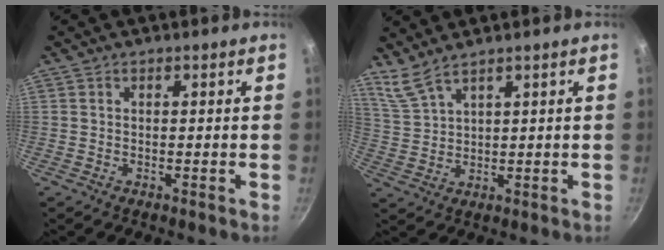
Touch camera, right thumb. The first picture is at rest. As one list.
[{"total": 4.6, "force": [4.0, 0.7, 2.1], "torque": [-0.050, -0.022, 0.095]}]